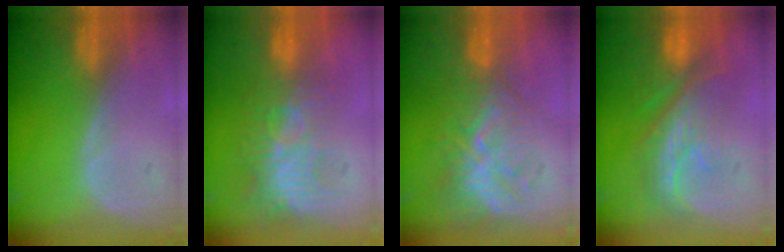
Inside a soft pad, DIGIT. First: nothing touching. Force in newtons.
{"total": 9.6, "press": 8.5, "slide": 4.4}
{"total": 9.9, "press": 8.6, "slide": 4.9}
{"total": 9.2, "press": 8.7, "slide": 3.2}